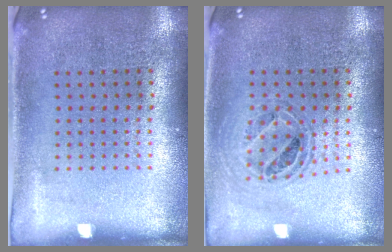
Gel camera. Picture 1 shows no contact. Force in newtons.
{"total": 0.8, "press": 0.8, "slide": 0.2}